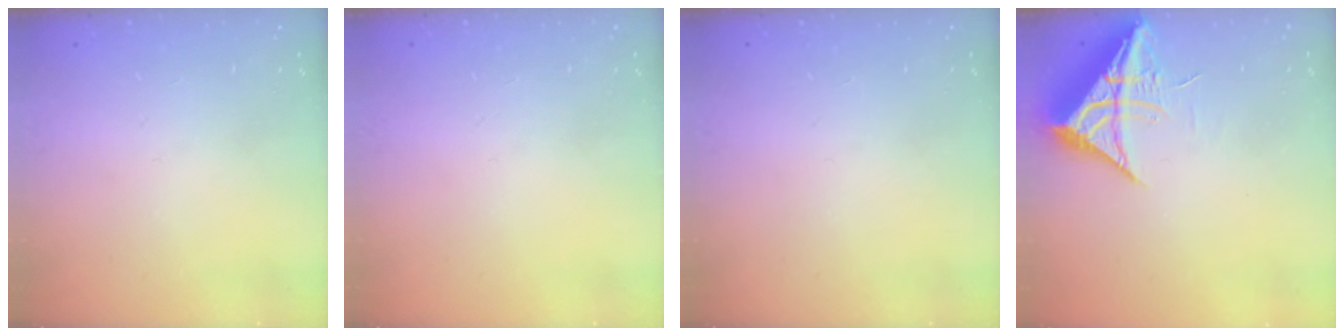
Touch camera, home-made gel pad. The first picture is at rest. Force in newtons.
{"total": 0.0}
{"total": 0.0}
{"total": 10.0, "press": 9.9, "slide": 1.0}